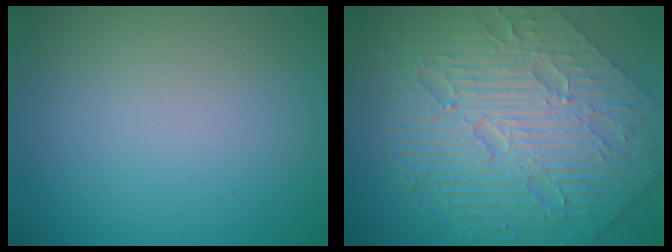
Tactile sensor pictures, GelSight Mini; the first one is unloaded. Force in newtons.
{"total": 10.4, "press": 7.1, "slide": 7.6}